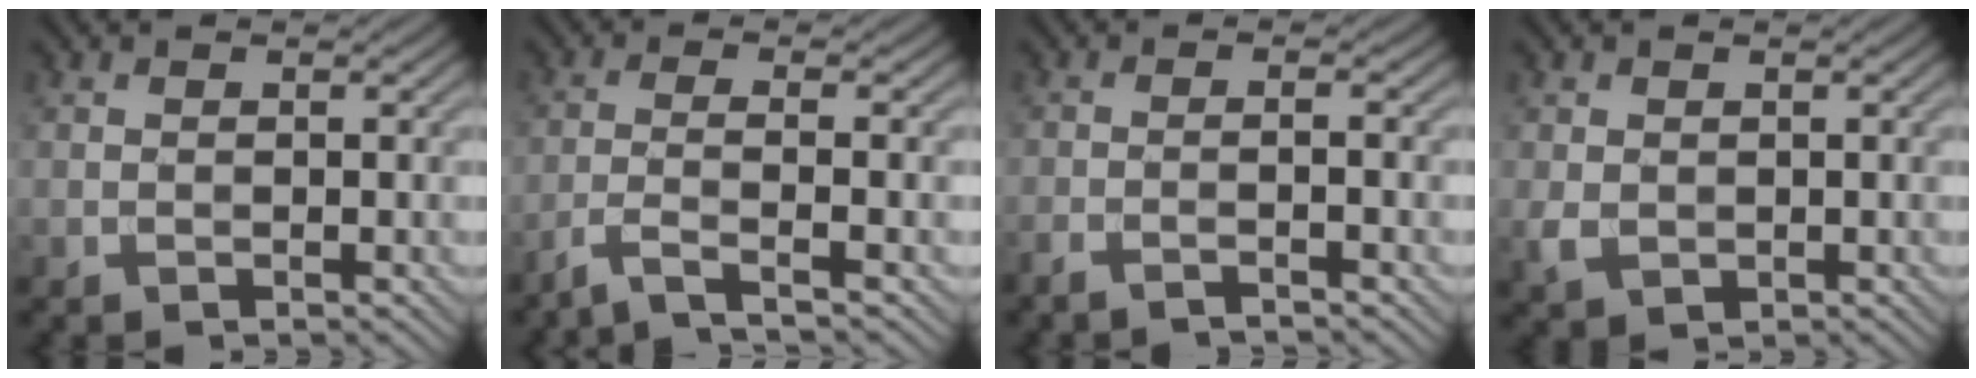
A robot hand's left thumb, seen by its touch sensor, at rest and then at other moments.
{"total": 4.0, "force": [-2.6, 0.5, 3.0], "torque": [-0.045, 0.007, -0.073]}
{"total": 2.5, "force": [-1.6, 0.1, 1.9], "torque": [-0.025, 0.004, -0.044]}
{"total": 2.1, "force": [0.0, 1.7, 1.2], "torque": [-0.032, -0.005, 0.004]}